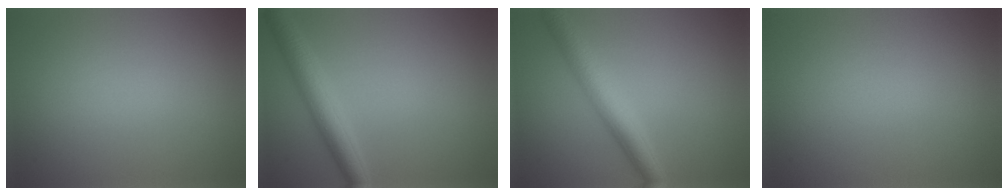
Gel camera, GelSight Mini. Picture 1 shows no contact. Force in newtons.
{"total": 4.0, "press": 4.0, "slide": 0.1}
{"total": 4.4, "press": 4.4, "slide": 0.1}
{"total": 0.0}